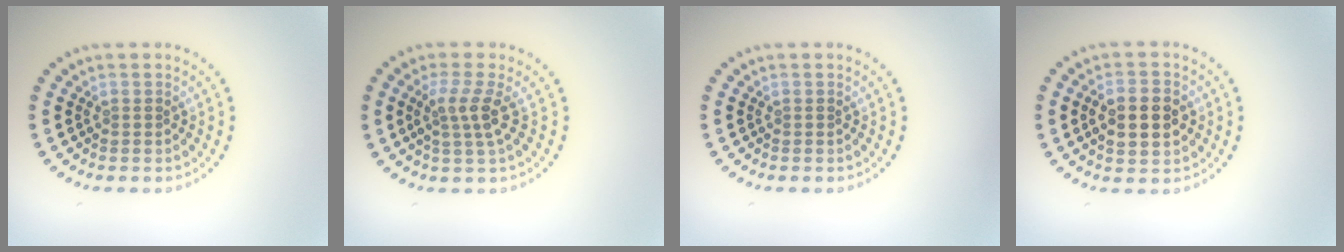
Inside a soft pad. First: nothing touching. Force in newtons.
{"total": 2.7, "press": 2.0, "slide": 1.8}
{"total": 0.0}
{"total": 4.7, "press": 4.7, "slide": 0.3}